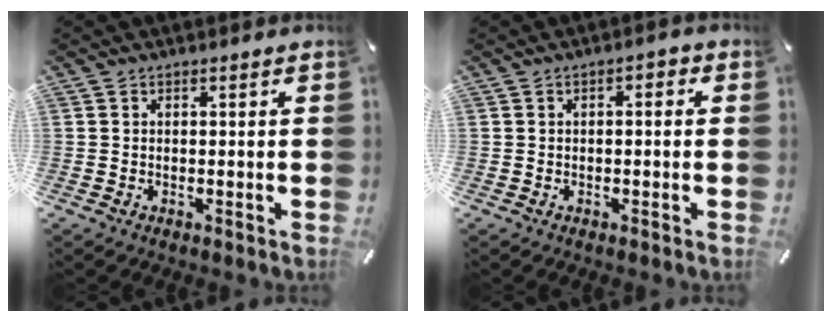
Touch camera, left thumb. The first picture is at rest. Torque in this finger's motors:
{"motor_torque": [-0.19, 0.05, 0.01, 0.06, -0.01]}